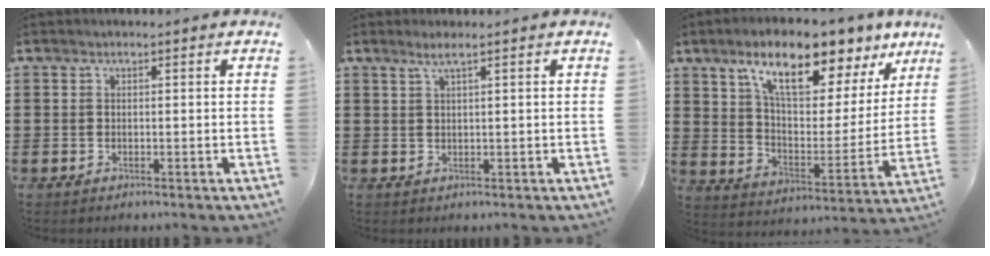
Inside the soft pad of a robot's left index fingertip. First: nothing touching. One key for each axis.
{"total": 1.8, "fx": 1.0, "fy": -0.1, "fz": 1.5, "tx": -0.031, "ty": -0.001, "tz": 0.017}
{"total": 12.5, "fx": 9.6, "fy": 3.3, "fz": 7.2, "tx": -0.148, "ty": -0.051, "tz": 0.161}